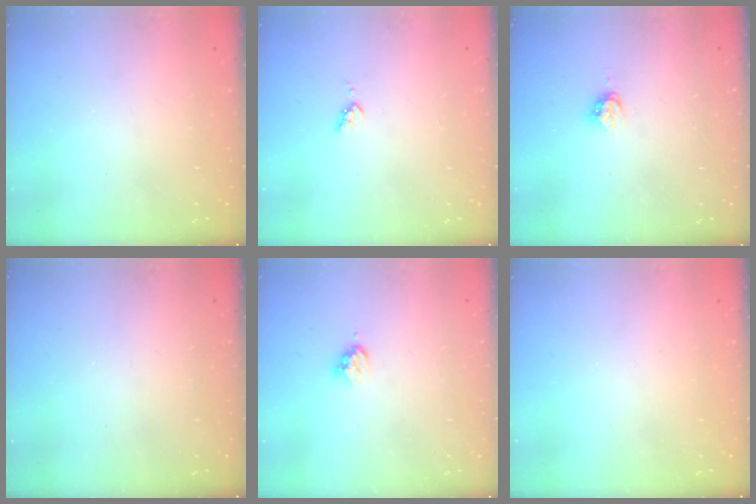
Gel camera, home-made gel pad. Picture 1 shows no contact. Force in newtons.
{"total": 3.6, "press": 3.5, "slide": 0.4}
{"total": 4.7, "press": 4.7, "slide": 0.5}
{"total": 0.0}
{"total": 3.6, "press": 3.6, "slide": 0.4}
{"total": 0.0}